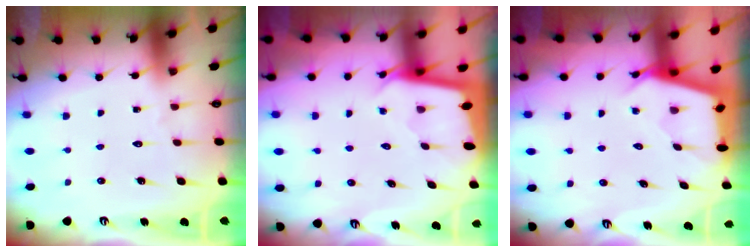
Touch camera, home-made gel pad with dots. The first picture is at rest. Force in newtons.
{"total": 1.9, "press": 1.9, "slide": 0.1}
{"total": 2.8, "press": 2.8, "slide": 0.3}